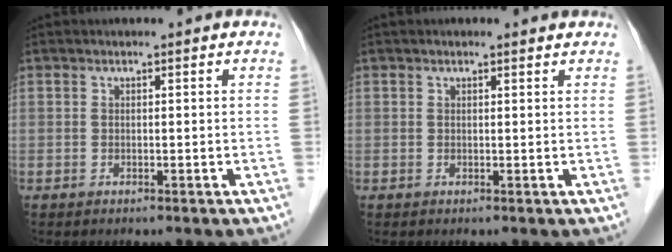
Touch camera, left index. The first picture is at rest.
{"total": 1.0, "force": [1.0, 0.2, 0.3], "torque": [-0.010, 0.006, 0.012]}